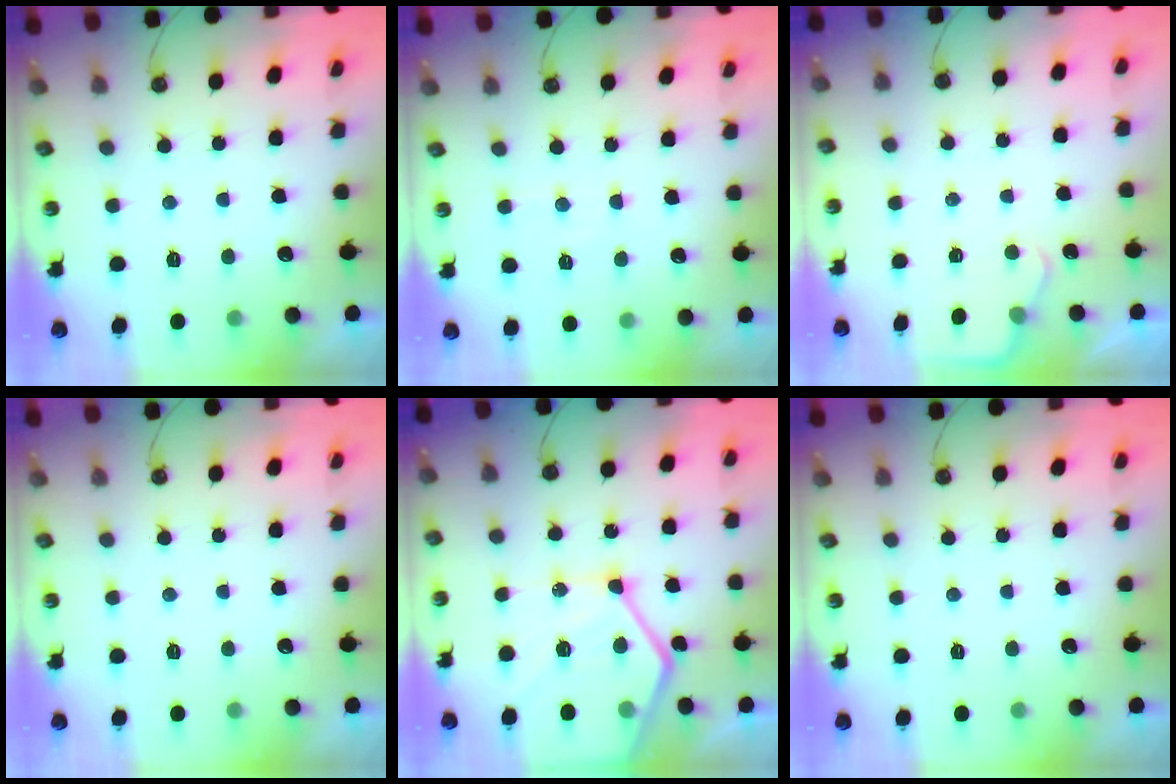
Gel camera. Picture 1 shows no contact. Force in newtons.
{"total": 4.3, "press": 4.2, "slide": 0.6}
{"total": 3.2, "press": 3.2, "slide": 0.5}
{"total": 0.0}
{"total": 19.5, "press": 19.4, "slide": 1.8}
{"total": 0.0}